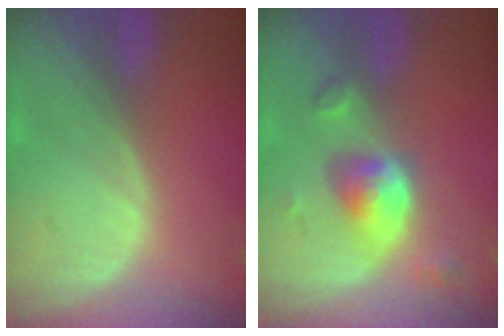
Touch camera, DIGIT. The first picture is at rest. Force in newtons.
{"total": 5.5, "press": 5.3, "slide": 1.3}